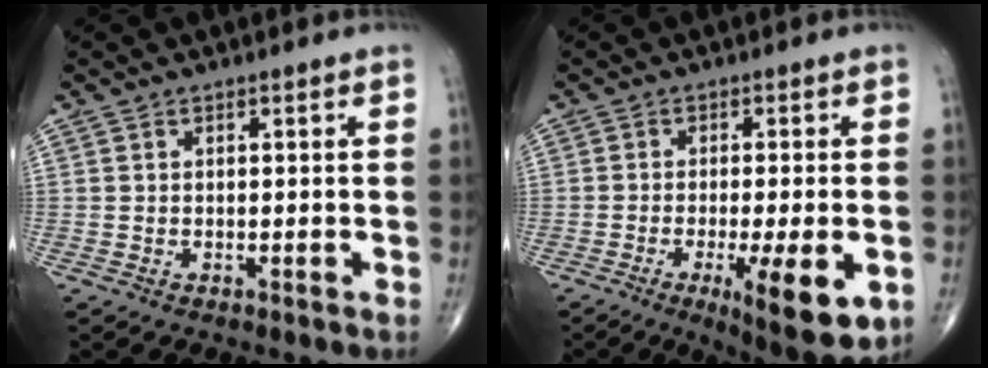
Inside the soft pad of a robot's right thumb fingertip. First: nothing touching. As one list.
[{"total": 11.8, "force": [-3.9, 2.8, 10.8], "torque": [-0.153, -0.016, -0.050]}]